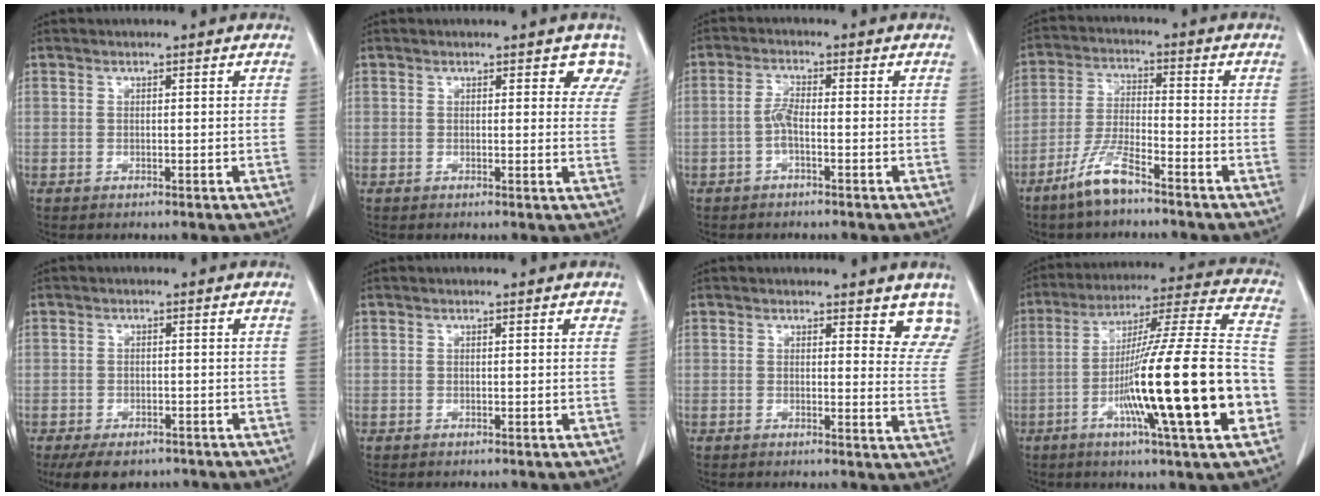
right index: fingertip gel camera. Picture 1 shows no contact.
{"total": 3.8, "force": [3.2, 1.9, 1.0], "torque": [0.015, -0.007, 0.014]}
{"total": 2.7, "force": [-0.9, 0.6, 2.5], "torque": [-0.051, 0.003, -0.021]}
{"total": 7.3, "force": [-5.4, 1.1, 4.8], "torque": [-0.107, -0.010, -0.109]}
{"total": 6.8, "force": [-5.0, 3.7, 2.7], "torque": [-0.035, -0.001, -0.071]}
{"total": 0.7, "force": [0.4, 0.2, 0.5], "torque": [-0.004, 0.001, 0.001]}
{"total": 7.8, "force": [6.8, 2.6, 2.8], "torque": [-0.001, -0.028, 0.051]}
{"total": 24.1, "force": [-6.7, 0.2, 23.2], "torque": [-0.349, -0.012, -0.118]}